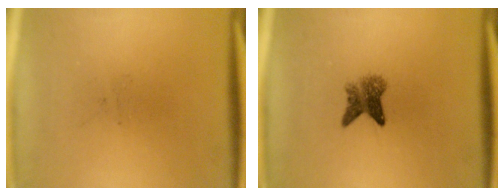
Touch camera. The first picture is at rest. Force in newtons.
{"total": 3.5}